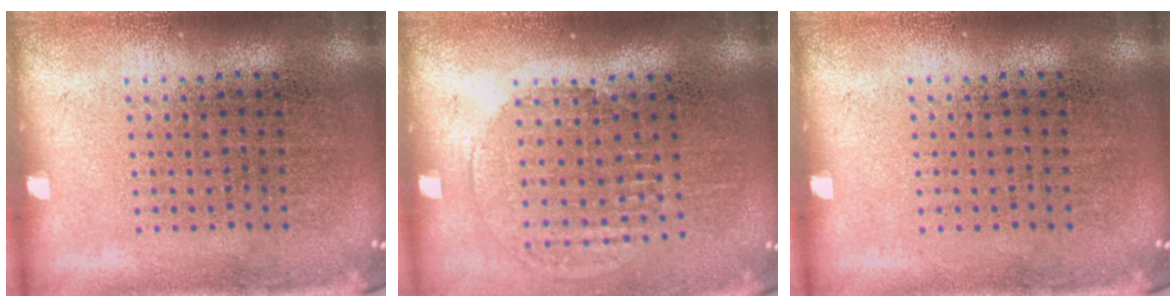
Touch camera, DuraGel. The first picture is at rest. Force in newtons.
{"total": 1.3, "press": 1.1, "slide": 0.5}
{"total": 0.0}